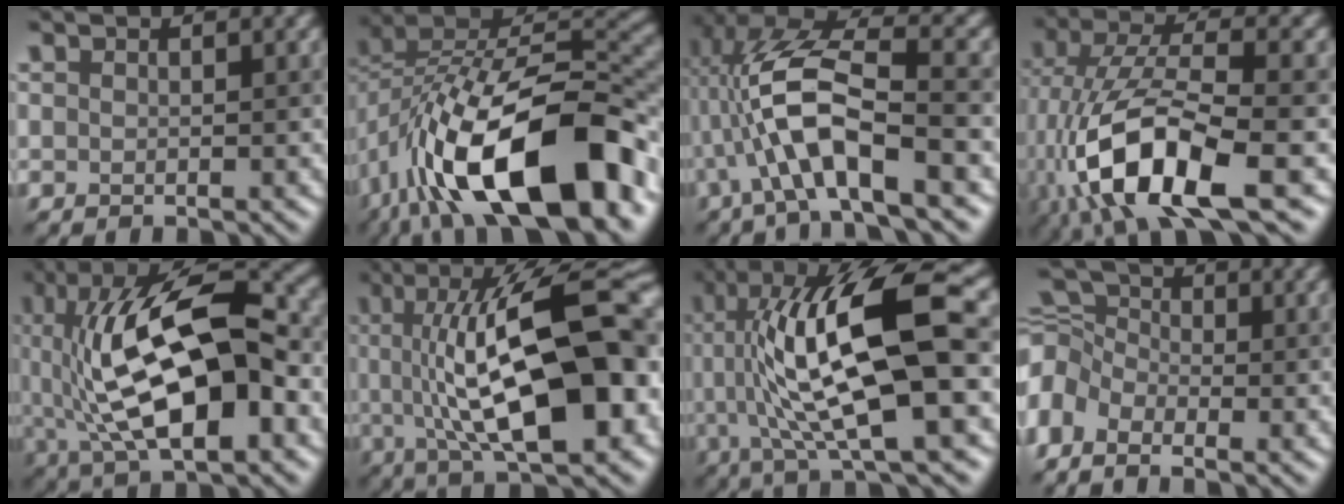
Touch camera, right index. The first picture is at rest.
{"total": 16.1, "force": [-7.0, 7.2, 12.6], "torque": [-0.200, 0.015, -0.125]}
{"total": 8.2, "force": [-1.7, 2.4, 7.6], "torque": [-0.154, 0.010, -0.031]}
{"total": 11.9, "force": [-4.3, 4.7, 10.1], "torque": [-0.207, -0.006, -0.081]}
{"total": 14.5, "force": [-0.2, 6.1, 13.1], "torque": [-0.222, 0.015, -0.012]}
{"total": 16.6, "force": [0.6, 6.0, 15.5], "torque": [-0.219, 0.023, 0.002]}
{"total": 14.6, "force": [1.8, 3.5, 14.1], "torque": [-0.247, 0.014, 0.035]}
{"total": 5.8, "force": [-2.0, 3.9, 3.9], "torque": [-0.092, 0.009, -0.042]}